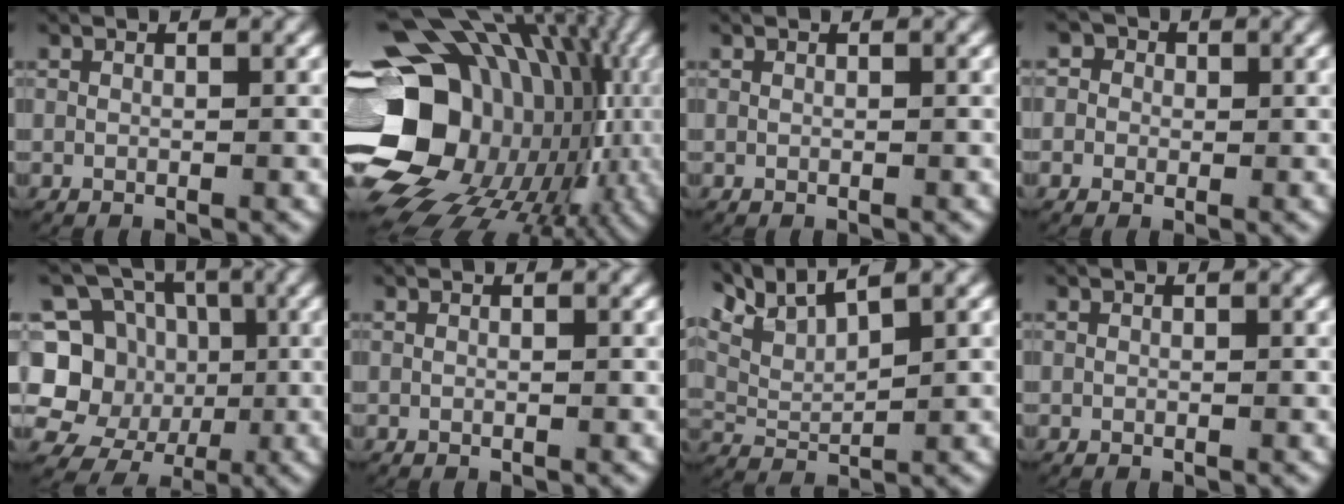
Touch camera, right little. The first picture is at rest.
{"total": 22.1, "force": [-1.0, 15.3, 15.9], "torque": [-0.276, -0.038, 0.001]}
{"total": 0.0}
{"total": 4.5, "force": [0.7, 4.2, 1.6], "torque": [-0.041, 0.010, -0.006]}
{"total": 14.4, "force": [-0.6, 12.7, 6.8], "torque": [-0.158, -0.045, -0.005]}
{"total": 0.0}
{"total": 6.8, "force": [5.1, 2.6, 3.7], "torque": [-0.088, 0.014, 0.086]}
{"total": 0.0}